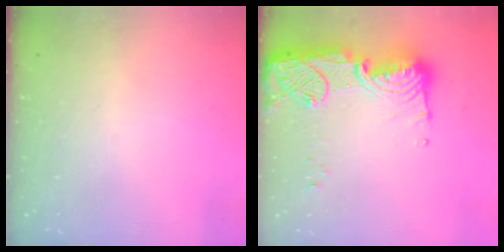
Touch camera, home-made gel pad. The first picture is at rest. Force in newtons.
{"total": 21.0, "press": 20.1, "slide": 6.1}